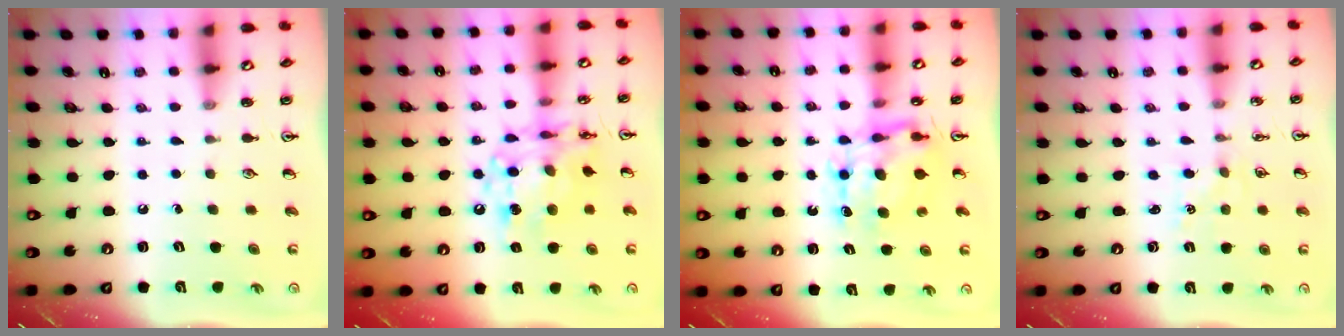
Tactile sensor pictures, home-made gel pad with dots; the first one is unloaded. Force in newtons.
{"total": 13.6, "press": 13.5, "slide": 1.0}
{"total": 8.0, "press": 8.0, "slide": 0.6}
{"total": 1.0, "press": 0.9, "slide": 0.2}